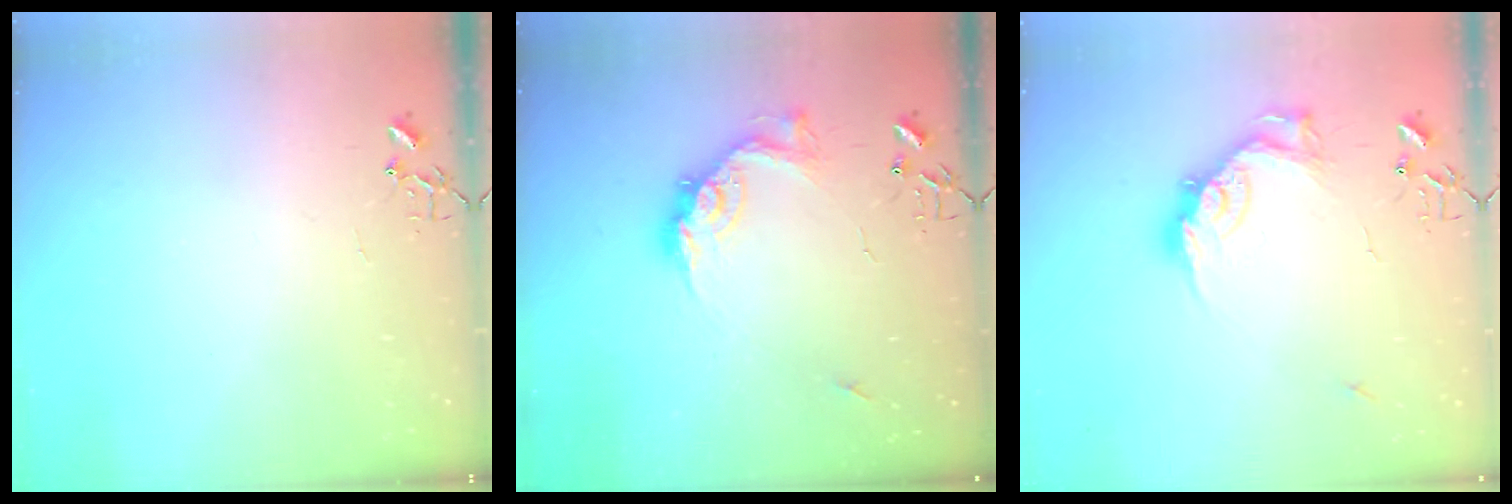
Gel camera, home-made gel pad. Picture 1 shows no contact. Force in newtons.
{"total": 14.2, "press": 14.2, "slide": 1.3}
{"total": 14.5, "press": 14.5, "slide": 1.2}